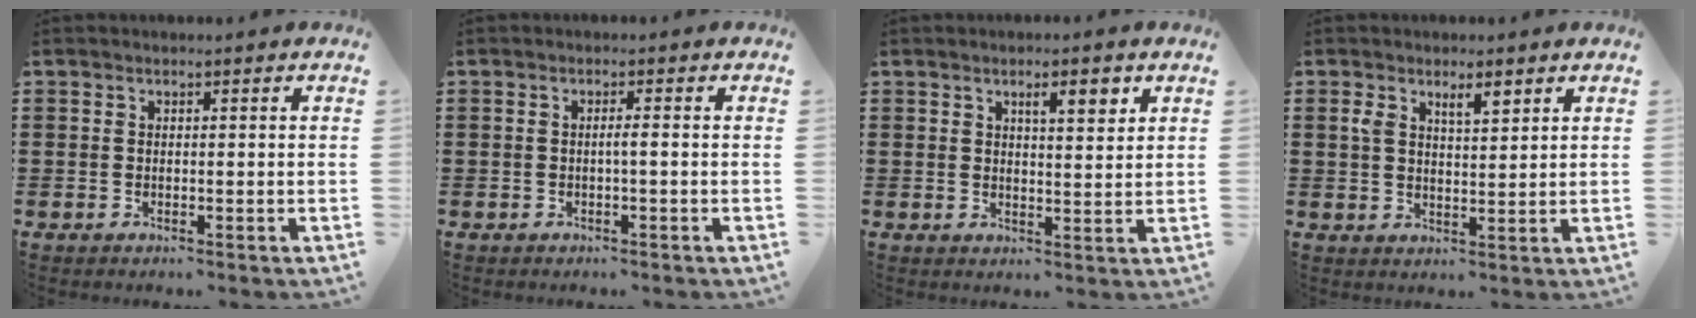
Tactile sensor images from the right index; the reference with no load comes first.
{"total": 1.2, "force": [-0.4, -0.1, 1.1], "torque": [-0.021, -0.003, -0.008]}
{"total": 3.8, "force": [1.9, 1.0, 3.2], "torque": [-0.050, 0.001, 0.027]}
{"total": 4.0, "force": [2.3, 1.5, 2.9], "torque": [-0.055, 0.003, 0.038]}